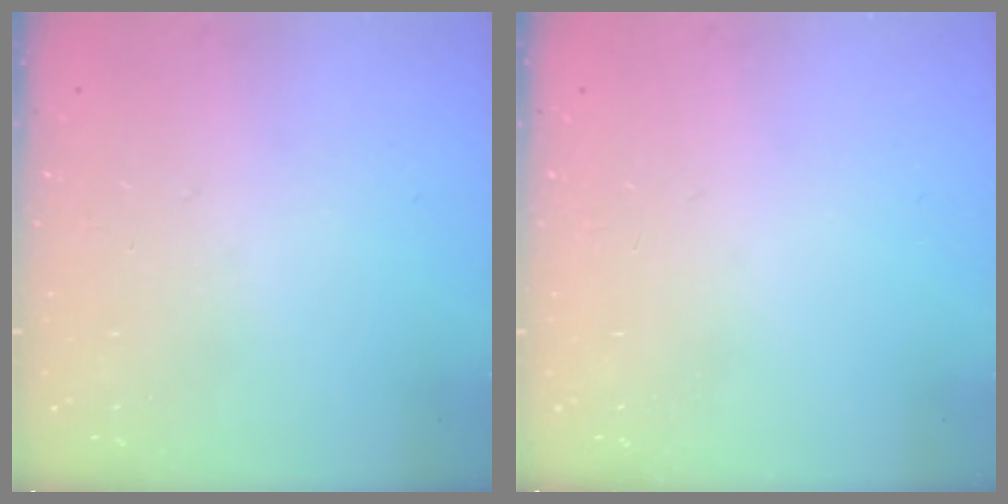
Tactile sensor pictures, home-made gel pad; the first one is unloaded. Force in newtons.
{"total": 0.0}